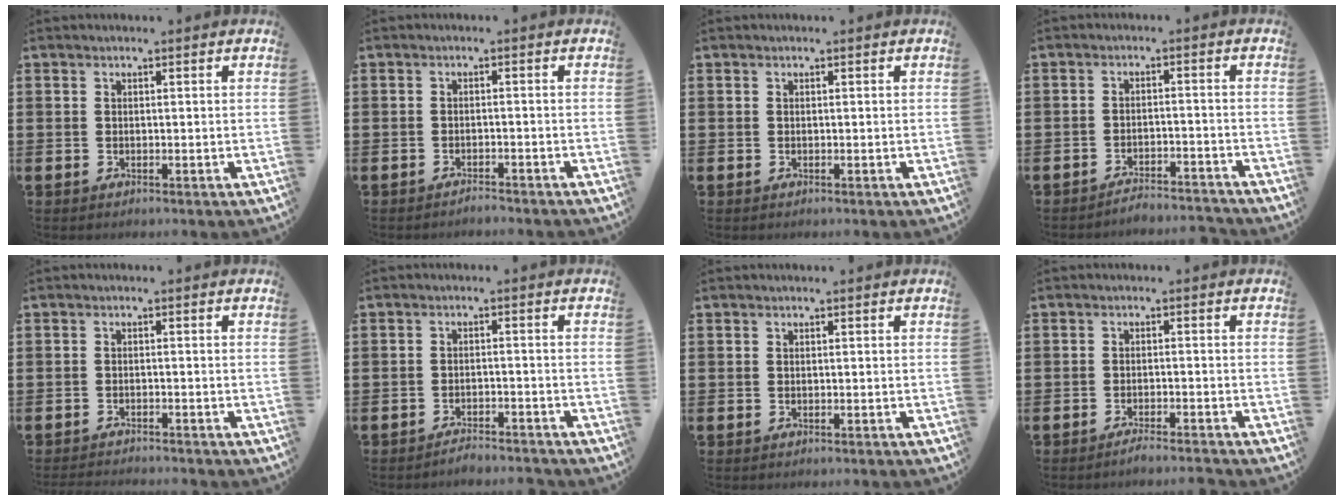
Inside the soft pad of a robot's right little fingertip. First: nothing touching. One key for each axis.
{"total": 1.3, "fx": -1.3, "fy": 0.0, "fz": 0.1, "tx": -0.005, "ty": 0.001, "tz": -0.026}
{"total": 0.0}
{"total": 2.8, "fx": -2.8, "fy": -0.1, "fz": 0.0, "tx": -0.004, "ty": 0.004, "tz": -0.060}
{"total": 1.4, "fx": -1.4, "fy": -0.1, "fz": 0.0, "tx": -0.004, "ty": 0.003, "tz": -0.030}
{"total": 2.2, "fx": -2.2, "fy": 0.0, "fz": 0.1, "tx": -0.006, "ty": 0.004, "tz": -0.047}
{"total": 0.0}
{"total": 1.9, "fx": -1.8, "fy": -0.2, "fz": 0.6, "tx": -0.009, "ty": 0.001, "tz": -0.034}